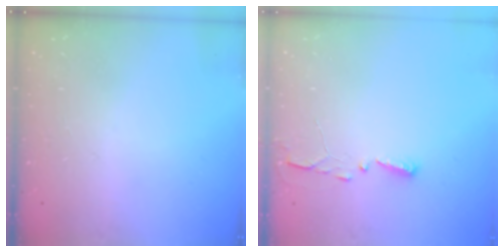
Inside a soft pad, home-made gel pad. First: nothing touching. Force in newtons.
{"total": 2.9, "press": 2.9, "slide": 0.4}